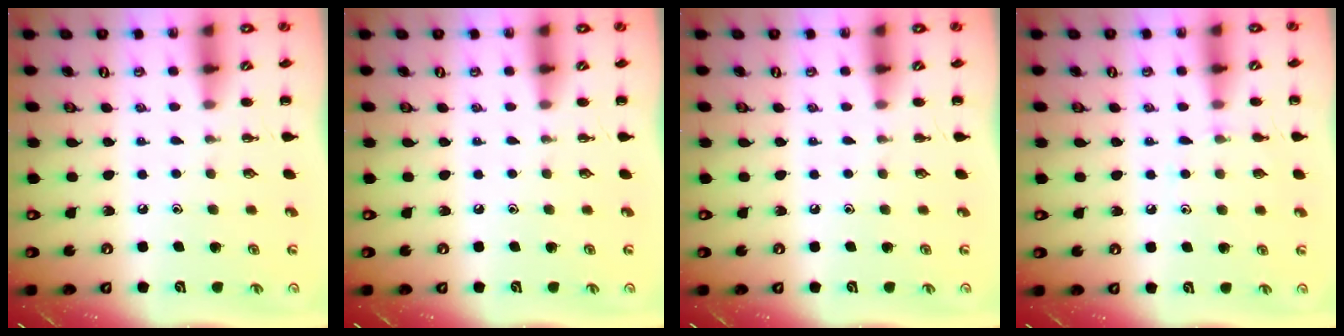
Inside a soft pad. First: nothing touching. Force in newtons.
{"total": 0.0}
{"total": 0.0}
{"total": 5.1, "press": 4.8, "slide": 1.7}